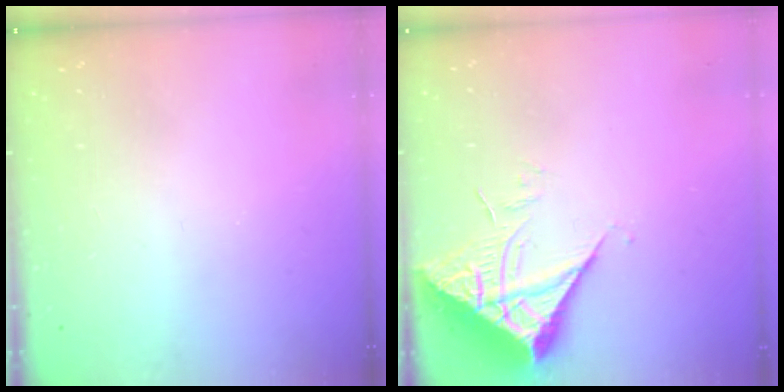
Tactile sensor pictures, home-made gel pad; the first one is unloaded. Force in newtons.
{"total": 8.0, "press": 8.0, "slide": 0.8}